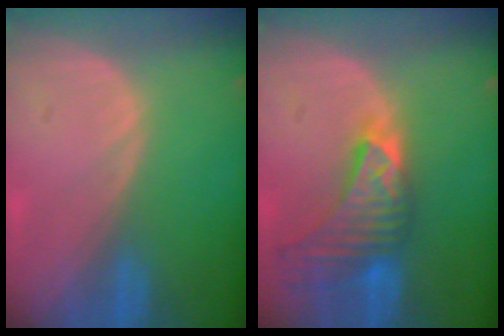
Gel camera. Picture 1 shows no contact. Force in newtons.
{"total": 9.0, "press": 8.1, "slide": 3.9}